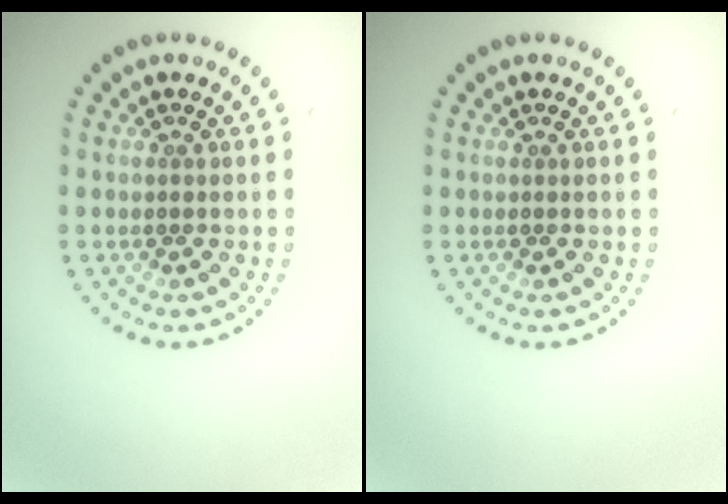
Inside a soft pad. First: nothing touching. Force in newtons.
{"total": 0.0}